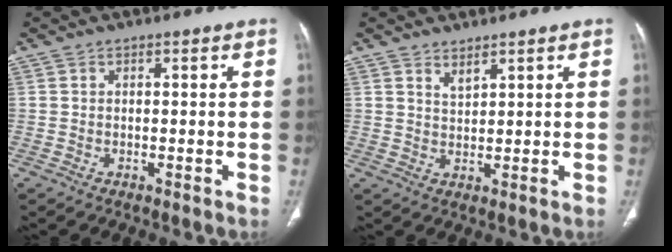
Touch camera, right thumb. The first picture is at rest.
{"total": 2.2, "force": [1.8, 0.7, 1.1], "torque": [-0.016, -0.019, 0.039]}